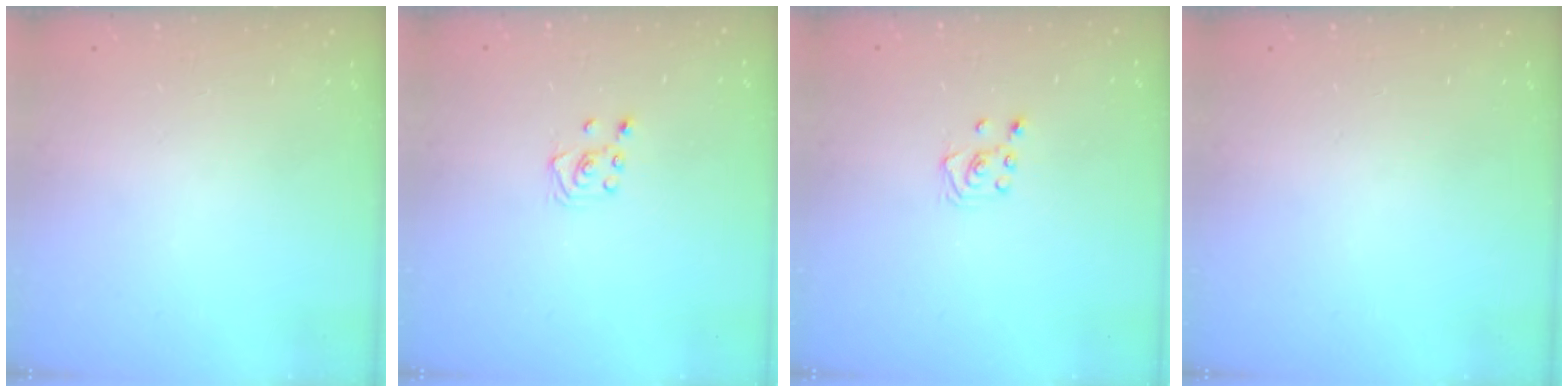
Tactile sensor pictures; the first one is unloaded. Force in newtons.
{"total": 3.0, "press": 3.0, "slide": 0.3}
{"total": 3.0, "press": 3.0, "slide": 0.3}
{"total": 0.0}